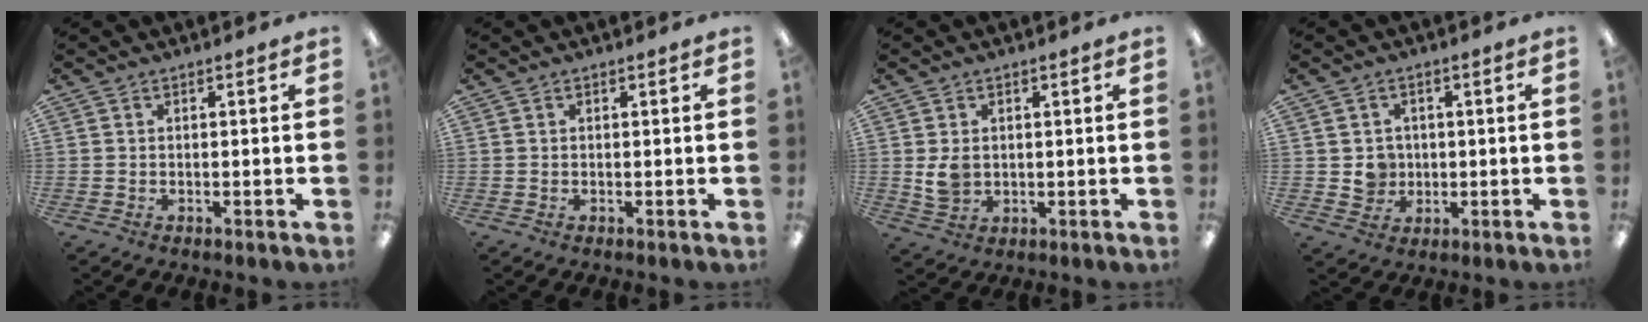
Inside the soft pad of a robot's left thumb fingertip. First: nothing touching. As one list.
[{"total": 0.0}, {"total": 4.4, "force": [0.9, 3.4, 2.5], "torque": [-0.041, -0.004, 0.014]}, {"total": 4.4, "force": [0.4, 4.3, 1.1], "torque": [-0.007, 0.001, 0.007]}]